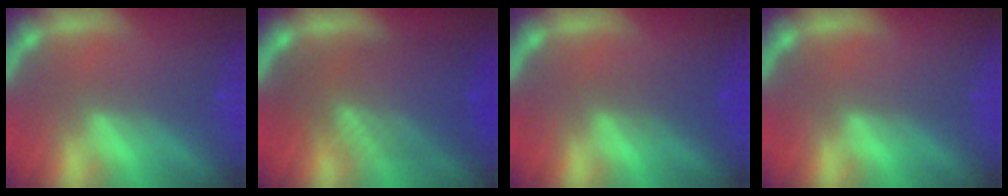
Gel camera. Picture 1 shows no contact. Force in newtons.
{"total": 8.5}
{"total": 1.9}
{"total": 0.0}